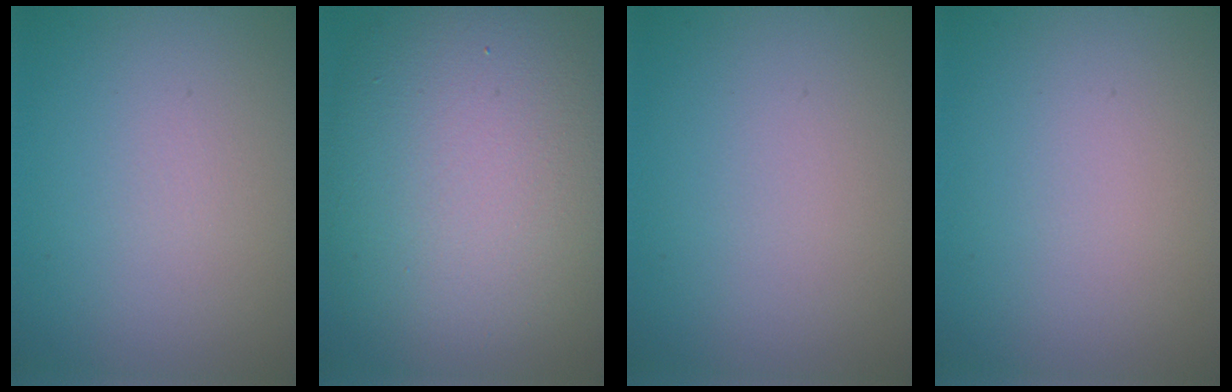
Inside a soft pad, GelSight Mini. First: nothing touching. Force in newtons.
{"total": 13.7, "press": 13.6, "slide": 1.5}
{"total": 0.0}
{"total": 0.0}